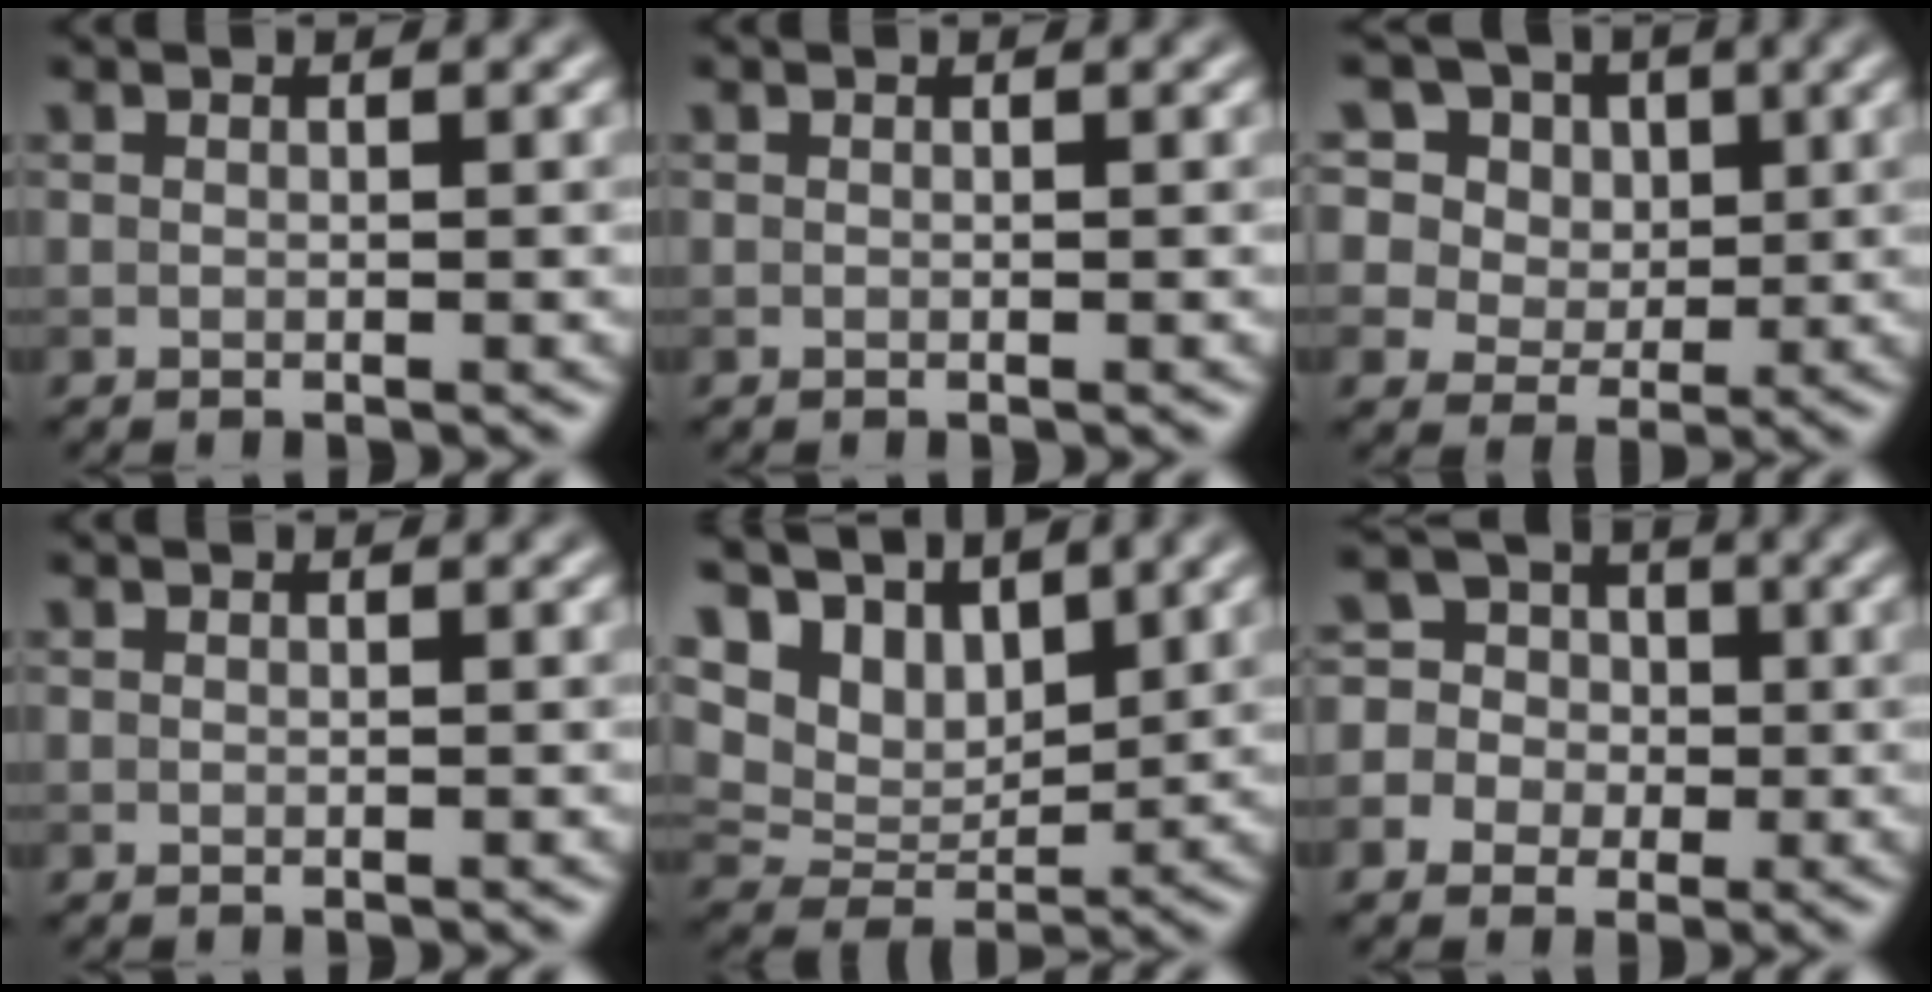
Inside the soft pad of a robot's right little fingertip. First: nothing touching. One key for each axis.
{"total": 0.0}
{"total": 15.6, "fx": 8.7, "fy": 10.6, "fz": 7.3, "tx": -0.184, "ty": 0.054, "tz": 0.132}
{"total": 0.0}
{"total": 6.9, "fx": 4.5, "fy": 4.2, "fz": 3.3, "tx": -0.073, "ty": 0.000, "tz": 0.070}
{"total": 6.3, "fx": -1.6, "fy": 5.9, "fz": 1.3, "tx": -0.017, "ty": 0.020, "tz": -0.057}